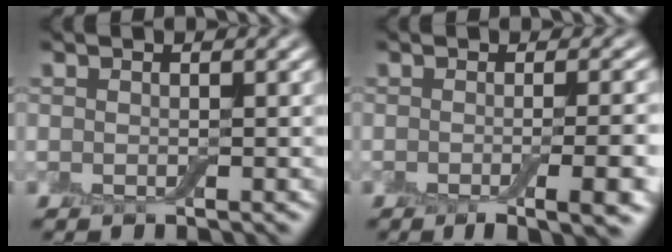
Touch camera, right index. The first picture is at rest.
{"total": 6.8, "force": [-2.6, 2.1, 5.9], "torque": [-0.063, -0.010, -0.030]}